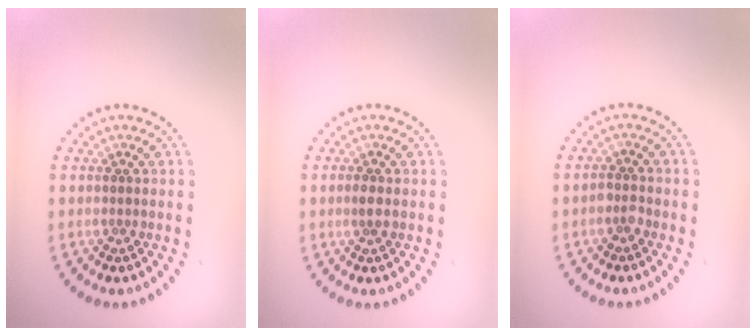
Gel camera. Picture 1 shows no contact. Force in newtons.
{"total": 1.1, "press": 1.1, "slide": 0.2}
{"total": 1.1, "press": 1.1, "slide": 0.3}